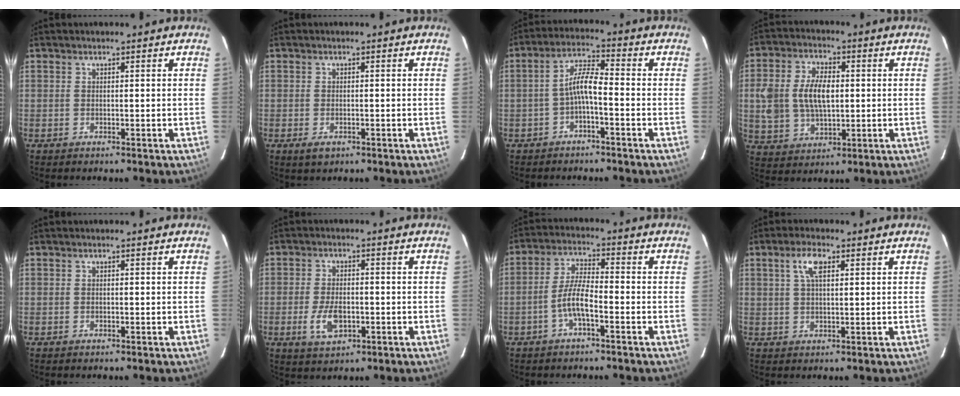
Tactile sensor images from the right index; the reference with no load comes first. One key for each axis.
{"total": 2.5, "fx": -1.3, "fy": 1.4, "fz": 1.6, "tx": -0.031, "ty": -0.006, "tz": -0.020}
{"total": 5.0, "fx": -2.1, "fy": 0.8, "fz": 4.5, "tx": -0.098, "ty": 0.016, "tz": -0.038}
{"total": 11.8, "fx": 0.7, "fy": 7.2, "fz": 9.4, "tx": -0.194, "ty": 0.013, "tz": 0.021}
{"total": 0.0}
{"total": 6.7, "fx": -2.1, "fy": 3.6, "fz": 5.2, "tx": -0.112, "ty": -0.007, "tz": -0.034}
{"total": 5.8, "fx": -2.7, "fy": 1.2, "fz": 4.9, "tx": -0.105, "ty": 0.012, "tz": -0.052}
{"total": 4.5, "fx": 1.9, "fy": 1.7, "fz": 3.7, "tx": -0.071, "ty": 0.009, "tz": 0.034}